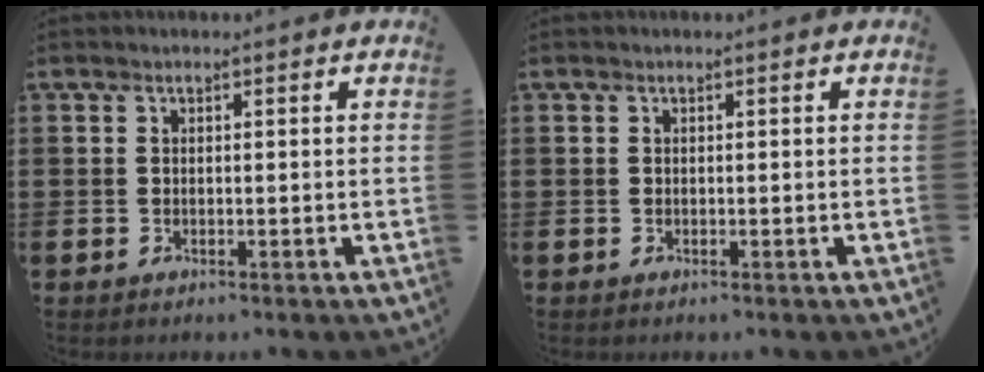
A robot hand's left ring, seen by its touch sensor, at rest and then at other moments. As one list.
[{"total": 0.0}]